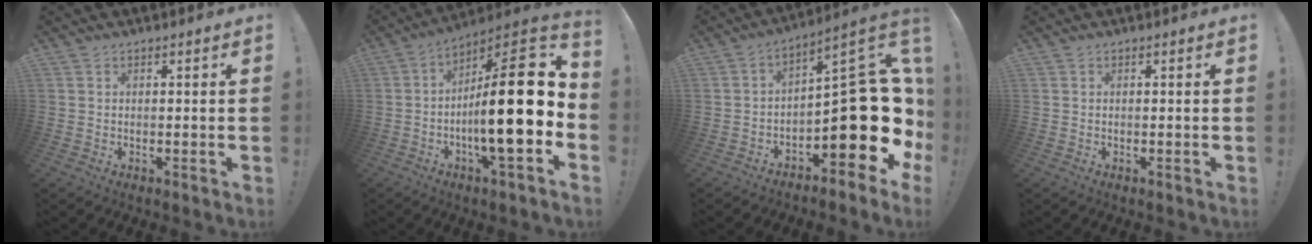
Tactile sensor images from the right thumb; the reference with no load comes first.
{"total": 22.2, "force": [-2.8, 5.1, 21.4], "torque": [-0.351, 0.012, -0.050]}
{"total": 17.5, "force": [-3.3, 7.5, 15.5], "torque": [-0.198, 0.006, -0.046]}
{"total": 0.0}